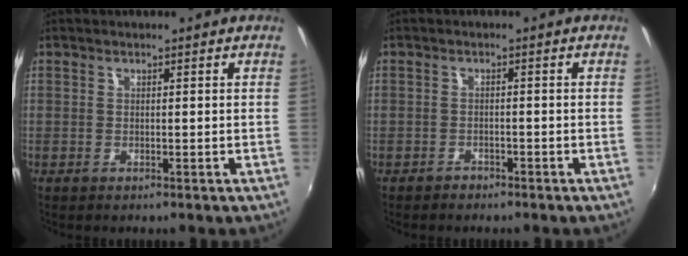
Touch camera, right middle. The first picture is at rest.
{"total": 1.4, "force": [-1.4, -0.1, -0.1], "torque": [0.000, -0.004, -0.024]}